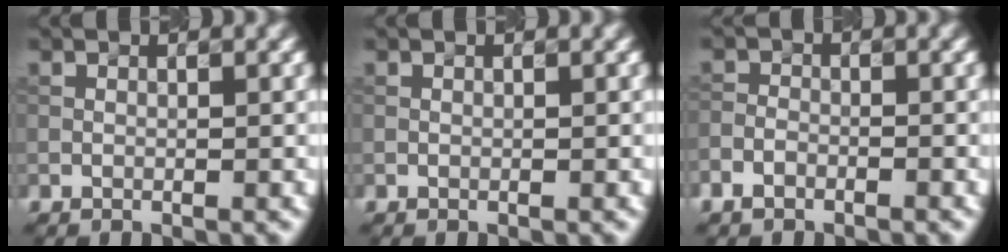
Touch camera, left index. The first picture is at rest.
{"total": 0.0}
{"total": 1.9, "force": [-1.4, 1.1, 0.6], "torque": [-0.008, 0.001, -0.034]}